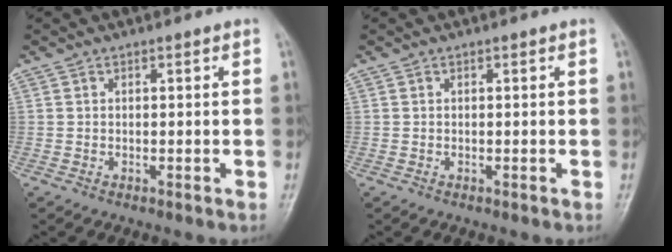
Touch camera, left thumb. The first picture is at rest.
{"total": 0.0}